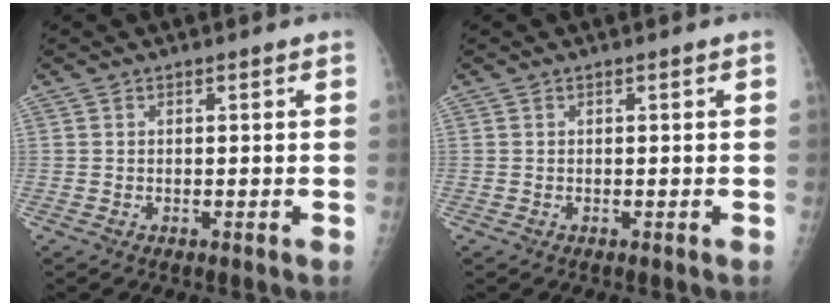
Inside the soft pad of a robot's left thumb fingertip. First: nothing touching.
{"total": 0.0}